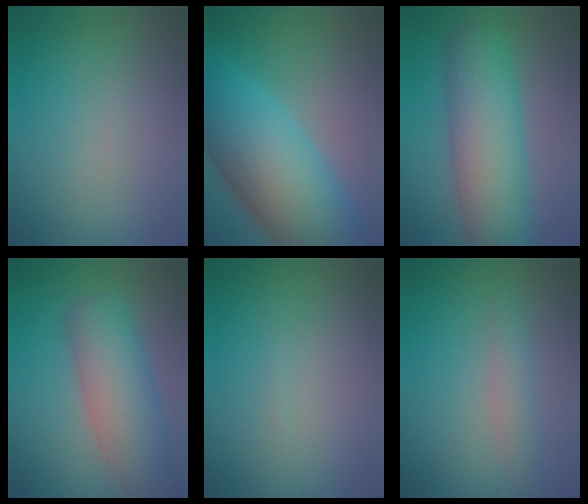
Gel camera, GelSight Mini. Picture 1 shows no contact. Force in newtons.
{"total": 12.5, "press": 12.5, "slide": 0.3}
{"total": 8.4, "press": 8.4, "slide": 0.2}
{"total": 7.2, "press": 7.2, "slide": 0.3}
{"total": 0.0}
{"total": 1.8, "press": 1.8, "slide": 0.1}